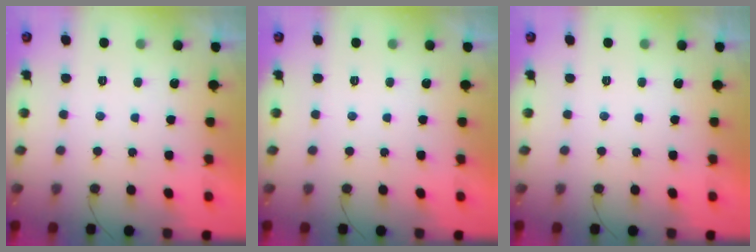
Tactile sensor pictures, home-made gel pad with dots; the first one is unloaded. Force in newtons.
{"total": 0.0}
{"total": 0.0}